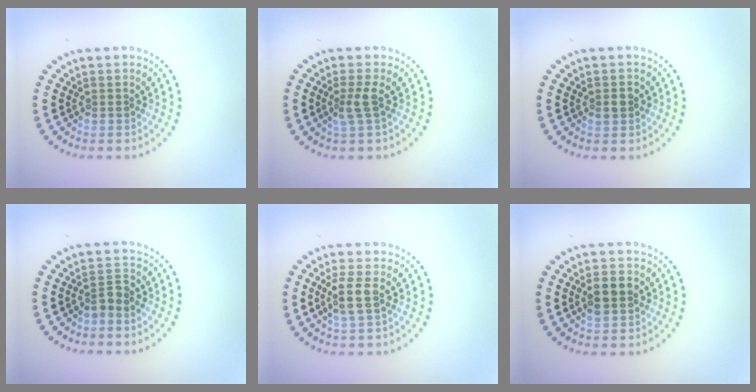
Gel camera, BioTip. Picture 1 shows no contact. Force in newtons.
{"total": 1.8, "press": 1.4, "slide": 1.2}
{"total": 0.9, "press": 0.9, "slide": 0.1}
{"total": 1.7, "press": 1.2, "slide": 1.2}
{"total": 2.4, "press": 2.0, "slide": 1.3}
{"total": 2.5, "press": 2.5, "slide": 0.2}